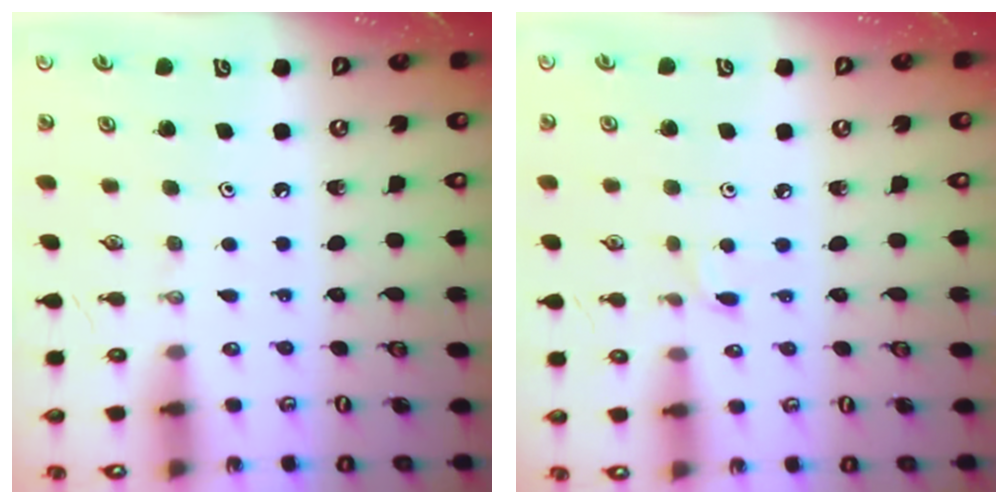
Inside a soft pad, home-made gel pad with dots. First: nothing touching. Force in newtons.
{"total": 1.9, "press": 1.9, "slide": 0.2}